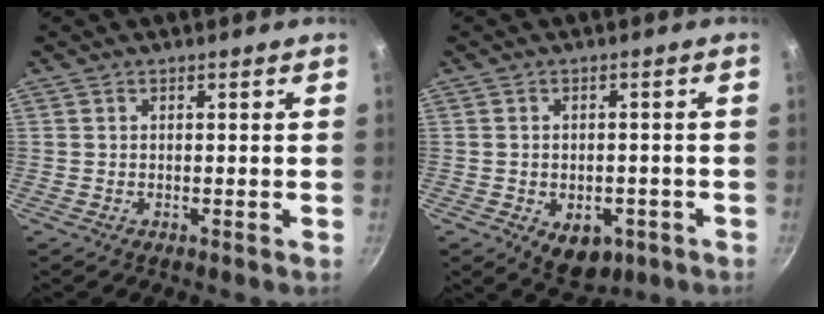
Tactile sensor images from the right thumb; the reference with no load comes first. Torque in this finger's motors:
{"motor_torque": [0.81, 0.50, 0.02, -0.25, -0.01]}